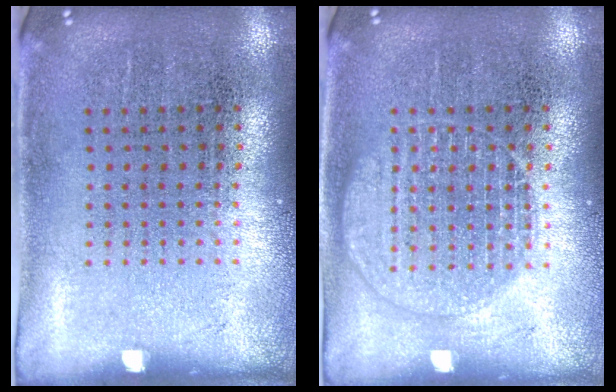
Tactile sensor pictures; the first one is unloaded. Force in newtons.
{"total": 2.4, "press": 2.4, "slide": 0.3}